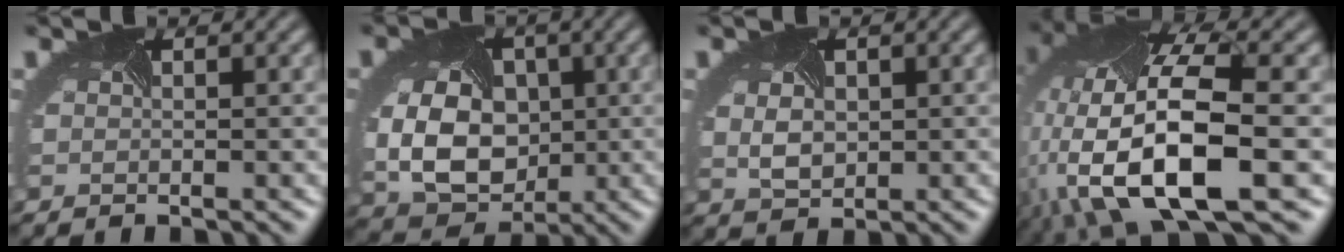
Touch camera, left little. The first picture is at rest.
{"total": 10.4, "force": [-0.5, 8.0, 6.6], "torque": [-0.124, -0.021, -0.003]}
{"total": 2.4, "force": [0.3, 1.9, 1.5], "torque": [-0.038, -0.007, 0.014]}
{"total": 15.3, "force": [-3.5, 7.3, 13.0], "torque": [-0.274, -0.027, -0.050]}